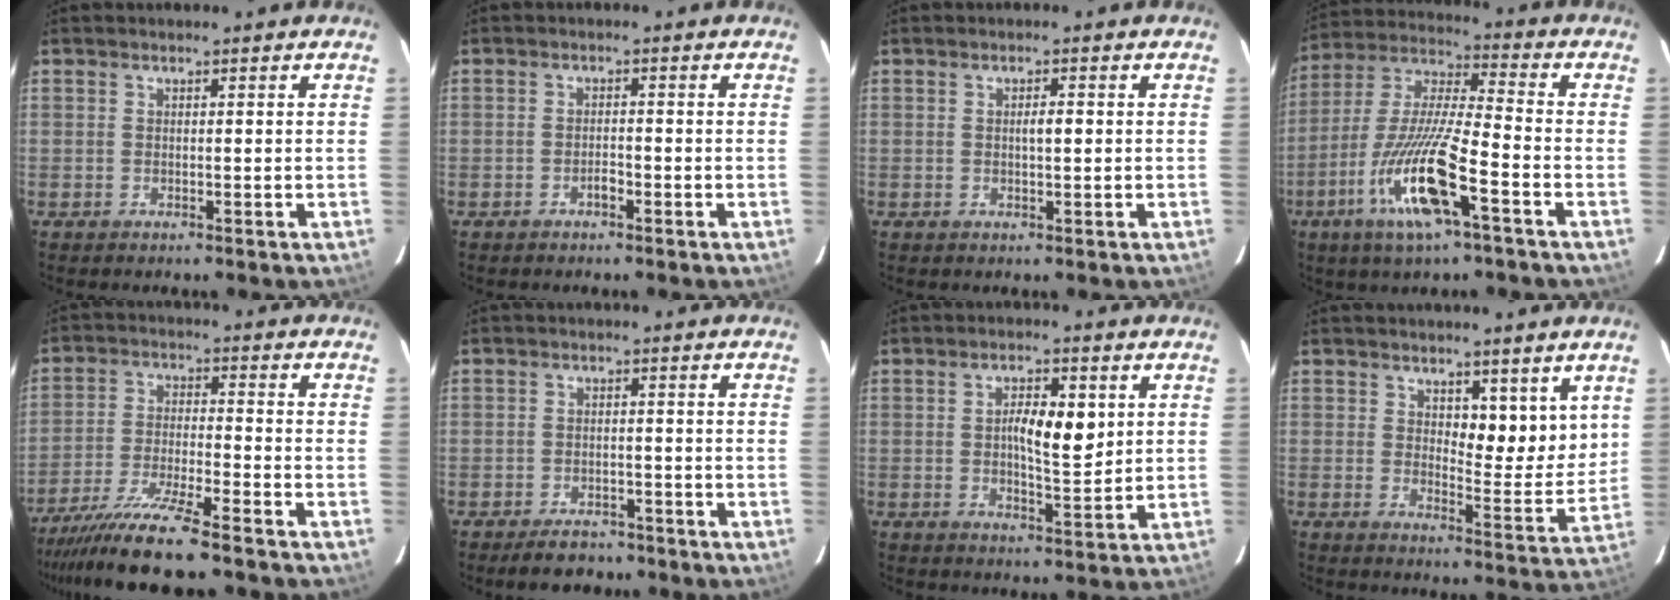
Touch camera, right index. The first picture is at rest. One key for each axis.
{"total": 1.2, "fx": -0.8, "fy": 0.4, "fz": 0.8, "tx": -0.014, "ty": 0.004, "tz": -0.012}
{"total": 1.6, "fx": 0.1, "fy": 0.4, "fz": 1.6, "tx": -0.029, "ty": 0.003, "tz": 0.002}
{"total": 15.5, "fx": -6.7, "fy": 1.4, "fz": 14.0, "tx": -0.287, "ty": -0.014, "tz": -0.124}
{"total": 11.3, "fx": -9.3, "fy": -0.5, "fz": 6.4, "tx": -0.110, "ty": -0.029, "tz": -0.161}
{"total": 4.2, "fx": -3.5, "fy": 2.1, "fz": 1.2, "tx": -0.024, "ty": 0.002, "tz": -0.051}
{"total": 6.6, "fx": 1.3, "fy": 2.0, "fz": 6.2, "tx": -0.101, "ty": 0.003, "tz": 0.023}
{"total": 7.0, "fx": 3.6, "fy": 3.0, "fz": 5.2, "tx": -0.062, "ty": -0.011, "tz": 0.058}